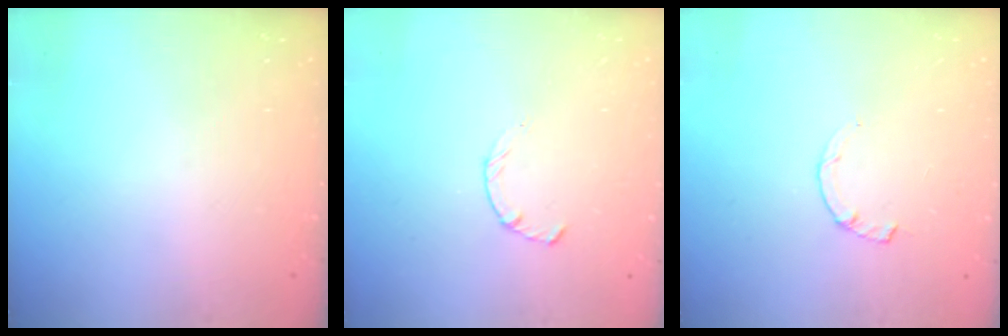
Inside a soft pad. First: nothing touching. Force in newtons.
{"total": 2.4, "press": 2.3, "slide": 0.4}
{"total": 1.0, "press": 0.9, "slide": 0.2}